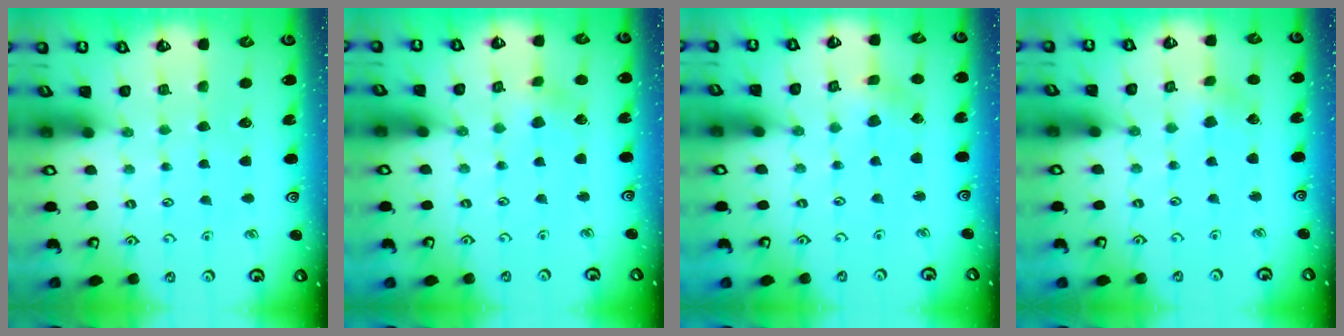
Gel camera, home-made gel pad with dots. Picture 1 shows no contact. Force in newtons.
{"total": 2.9, "press": 2.9, "slide": 0.3}
{"total": 2.2, "press": 2.2, "slide": 0.1}
{"total": 2.2, "press": 2.2, "slide": 0.2}